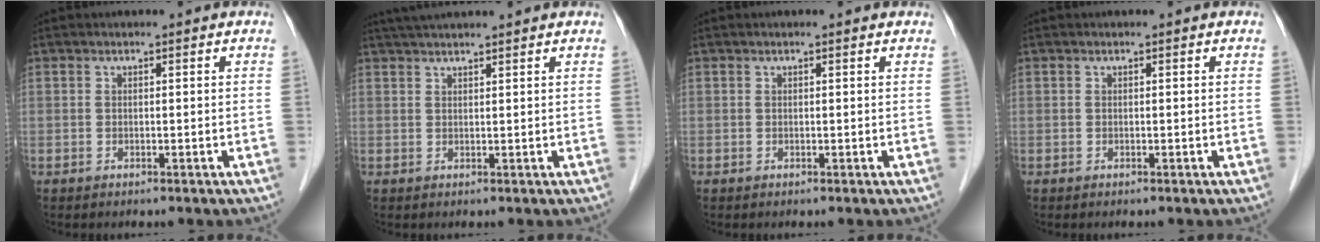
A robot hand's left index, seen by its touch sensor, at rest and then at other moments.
{"total": 6.6, "force": [5.9, 0.0, 3.0], "torque": [-0.046, 0.040, 0.090]}
{"total": 0.7, "force": [0.6, 0.0, 0.3], "torque": [-0.010, 0.009, 0.008]}
{"total": 0.0}